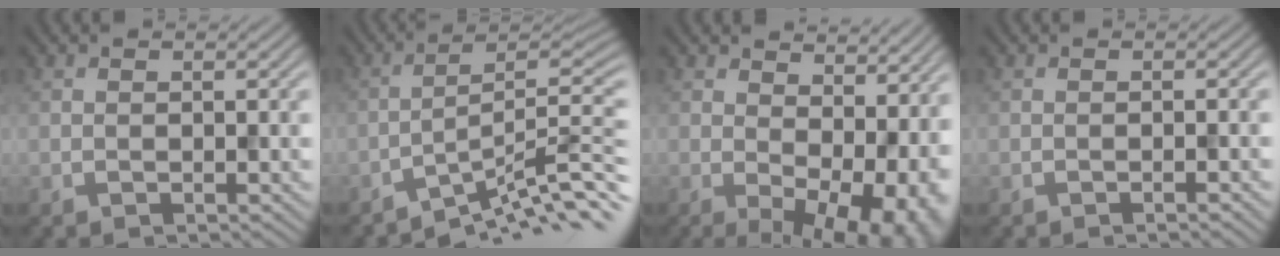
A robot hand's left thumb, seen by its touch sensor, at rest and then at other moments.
{"total": 9.9, "force": [-6.5, 1.5, 7.3], "torque": [-0.101, 0.005, -0.112]}
{"total": 12.8, "force": [0.9, 7.4, 10.5], "torque": [-0.128, -0.027, 0.055]}
{"total": 0.6, "force": [-0.5, 0.0, 0.4], "torque": [-0.004, 0.002, -0.010]}